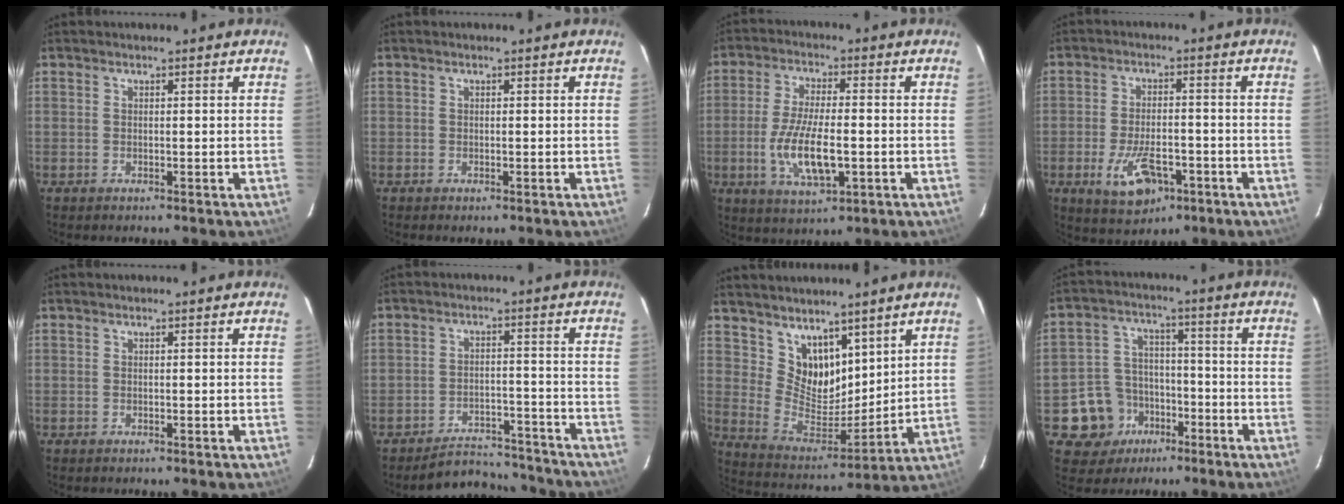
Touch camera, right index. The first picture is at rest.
{"total": 0.0}
{"total": 10.9, "force": [-2.5, 3.9, 9.8], "torque": [-0.200, -0.012, -0.044]}
{"total": 9.3, "force": [-4.2, 4.7, 6.9], "torque": [-0.143, -0.008, -0.061]}
{"total": 0.0}
{"total": 11.1, "force": [-10.4, 3.6, 1.3], "torque": [-0.034, 0.033, -0.136]}
{"total": 12.1, "force": [8.4, 7.1, 5.2], "torque": [-0.093, 0.000, 0.170]}
{"total": 10.4, "force": [-5.1, 8.9, 1.8], "torque": [-0.062, 0.034, -0.071]}